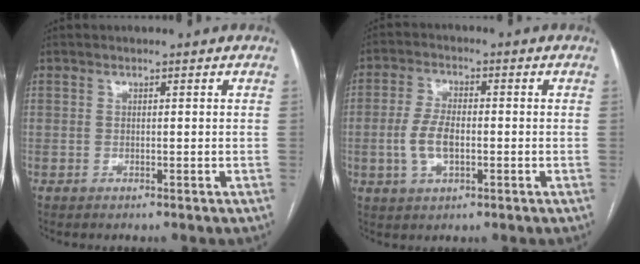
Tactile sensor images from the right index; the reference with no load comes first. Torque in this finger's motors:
{"motor_torque": [0.24, 0.05, 0.07, 0.02]}